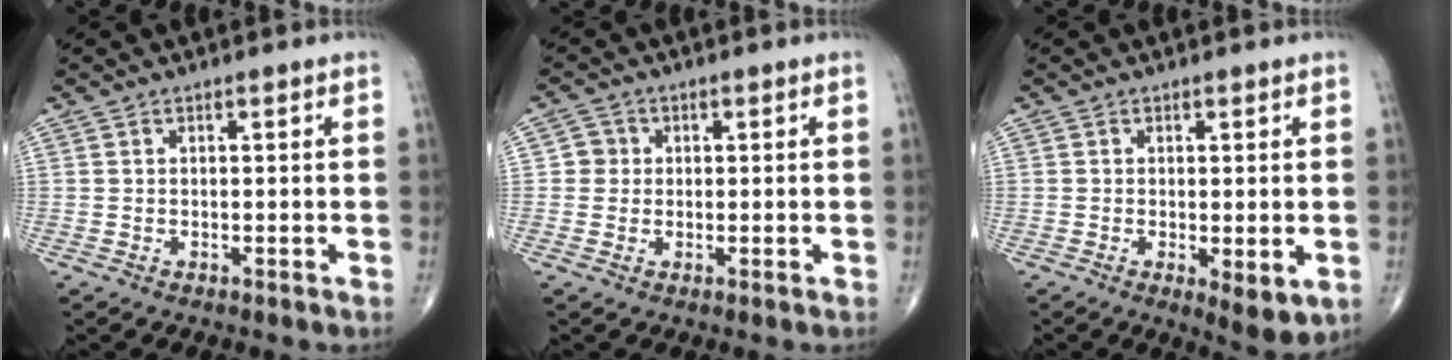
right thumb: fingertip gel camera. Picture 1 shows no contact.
{"total": 2.8, "force": [0.2, 2.7, 0.5], "torque": [0.012, 0.006, -0.002]}
{"total": 5.1, "force": [-1.1, 1.8, 4.7], "torque": [-0.070, -0.017, -0.013]}